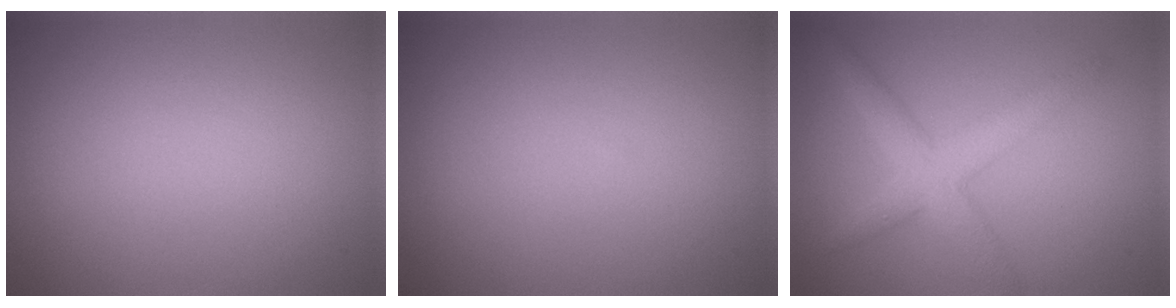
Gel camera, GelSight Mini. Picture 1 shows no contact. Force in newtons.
{"total": 0.0}
{"total": 3.8, "press": 3.8, "slide": 0.1}